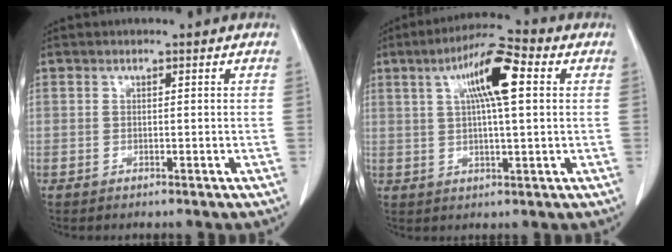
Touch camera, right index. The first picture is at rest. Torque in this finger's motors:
{"motor_torque": [0.66, -0.01, 0.32, 0.09]}